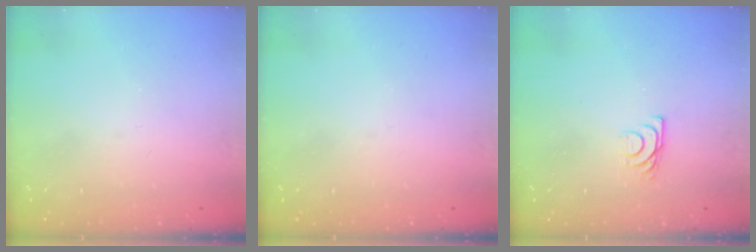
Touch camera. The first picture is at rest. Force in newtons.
{"total": 0.0}
{"total": 5.4, "press": 5.3, "slide": 0.7}